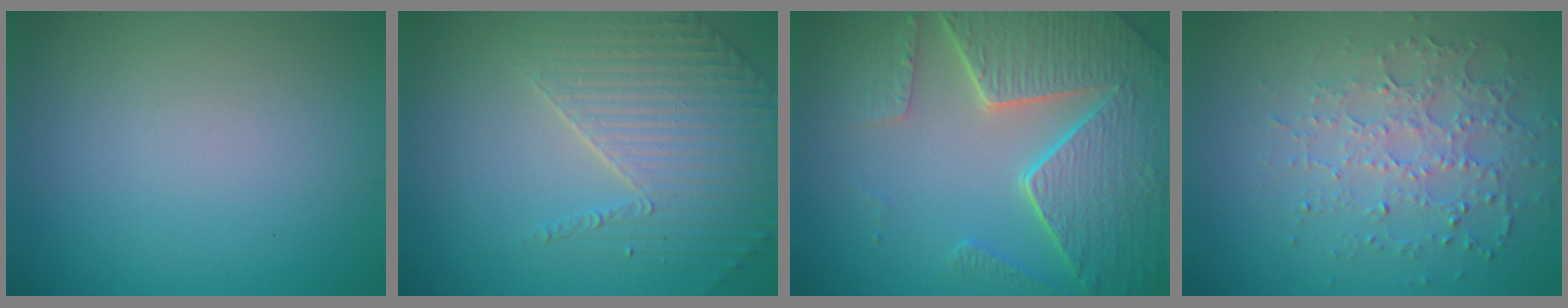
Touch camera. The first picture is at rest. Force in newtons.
{"total": 3.7, "press": 3.7, "slide": 0.7}
{"total": 8.4, "press": 6.2, "slide": 5.7}
{"total": 3.5, "press": 3.3, "slide": 1.2}